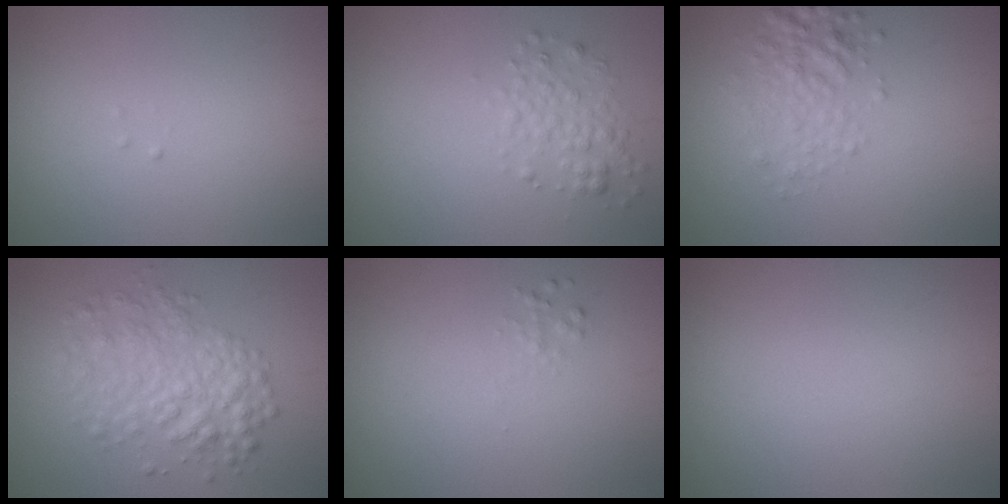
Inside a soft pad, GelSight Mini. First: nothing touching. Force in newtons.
{"total": 2.0, "press": 2.0, "slide": 0.1}
{"total": 2.8, "press": 2.8, "slide": 0.0}
{"total": 4.5, "press": 4.5, "slide": 0.1}
{"total": 0.6, "press": 0.6, "slide": 0.0}
{"total": 0.0}